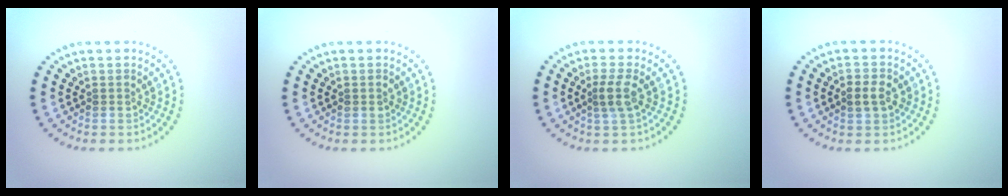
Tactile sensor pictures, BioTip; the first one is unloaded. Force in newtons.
{"total": 0.7, "press": 0.7, "slide": 0.1}
{"total": 2.0, "press": 1.7, "slide": 1.2}
{"total": 2.3, "press": 2.3, "slide": 0.2}